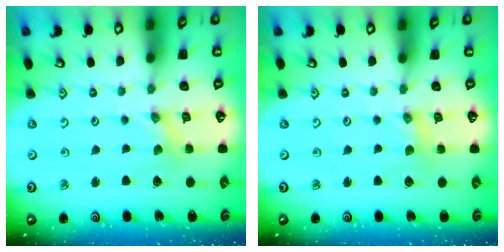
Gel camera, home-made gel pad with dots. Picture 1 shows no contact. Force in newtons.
{"total": 0.7, "press": 0.7, "slide": 0.1}